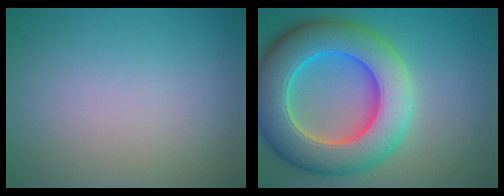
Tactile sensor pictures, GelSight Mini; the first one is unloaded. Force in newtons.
{"total": 11.5, "press": 11.5, "slide": 0.9}